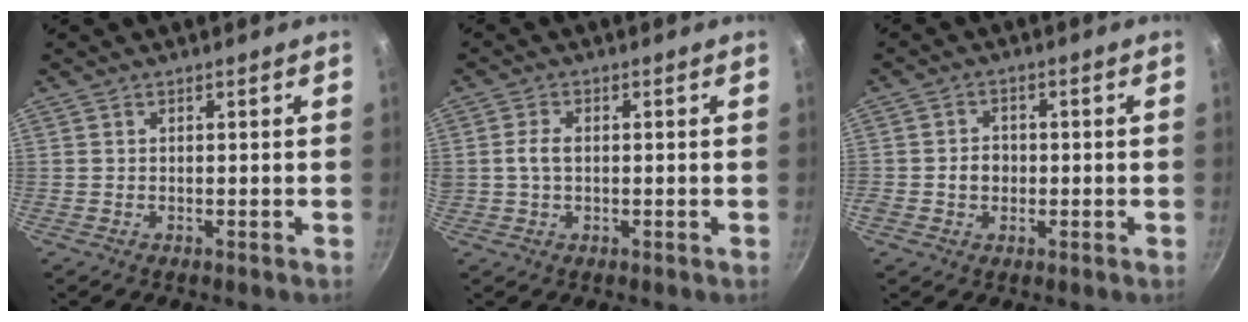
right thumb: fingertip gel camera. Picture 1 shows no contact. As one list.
[{"total": 3.4, "force": [0.1, 2.2, 2.6], "torque": [-0.048, 0.009, 0.001]}, {"total": 3.8, "force": [-0.6, 3.3, 1.8], "torque": [-0.009, 0.008, -0.012]}]